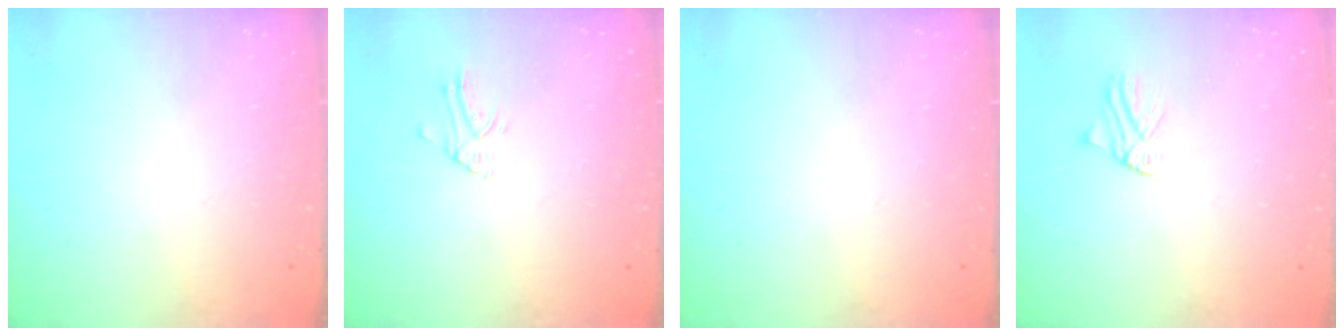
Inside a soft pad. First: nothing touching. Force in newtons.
{"total": 2.8, "press": 2.8, "slide": 0.3}
{"total": 0.0}
{"total": 1.4, "press": 1.4, "slide": 0.1}